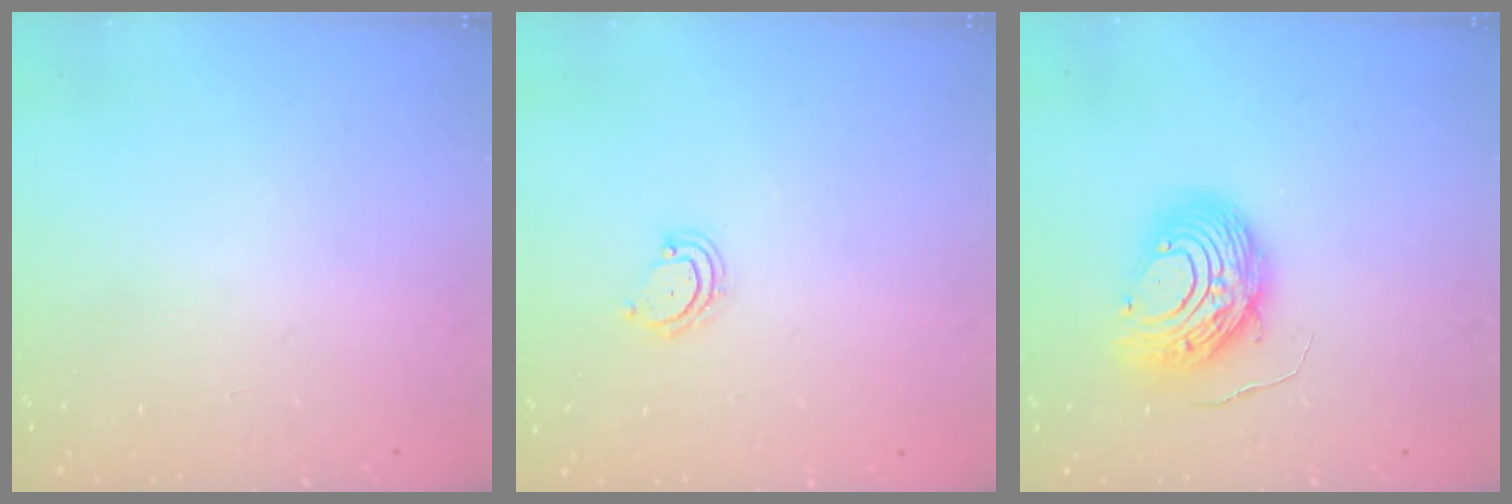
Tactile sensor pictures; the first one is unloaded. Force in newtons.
{"total": 4.4, "press": 4.3, "slide": 0.3}
{"total": 11.1, "press": 11.0, "slide": 1.0}